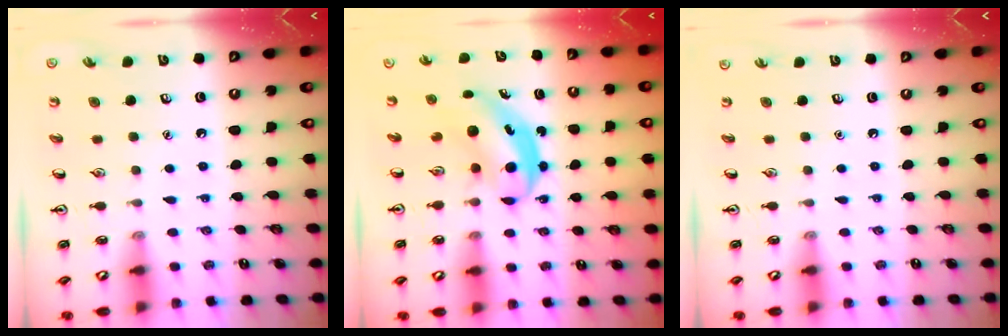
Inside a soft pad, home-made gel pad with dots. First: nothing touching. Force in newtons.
{"total": 4.8, "press": 4.8, "slide": 0.3}
{"total": 0.0}